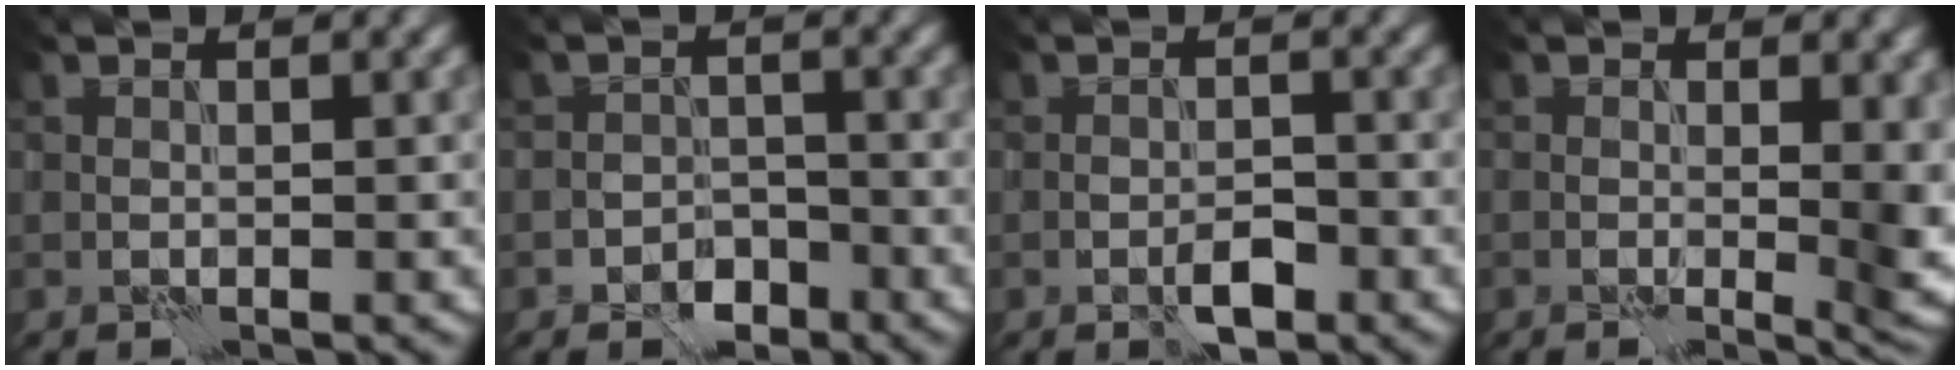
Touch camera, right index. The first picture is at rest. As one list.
[{"total": 2.3, "force": [-1.7, 1.4, 0.7], "torque": [-0.004, 0.002, -0.032]}, {"total": 2.3, "force": [-1.3, 0.9, 1.6], "torque": [-0.026, 0.003, -0.020]}, {"total": 5.3, "force": [-0.2, 1.9, 4.9], "torque": [-0.051, -0.010, 0.001]}]